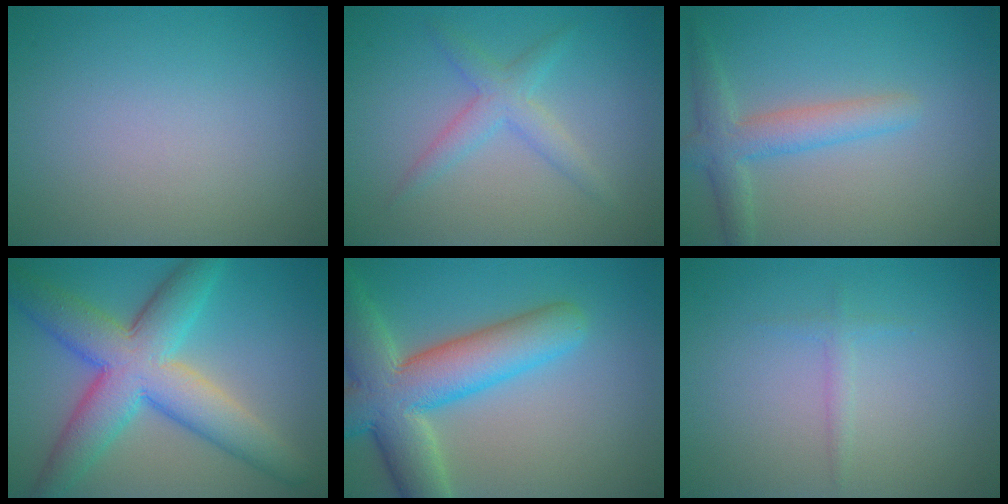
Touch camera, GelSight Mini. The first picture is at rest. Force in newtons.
{"total": 2.6, "press": 2.6, "slide": 0.0}
{"total": 3.5, "press": 3.5, "slide": 0.2}
{"total": 9.6, "press": 9.6, "slide": 0.3}
{"total": 9.6, "press": 9.6, "slide": 0.7}
{"total": 0.9, "press": 0.9, "slide": 0.0}